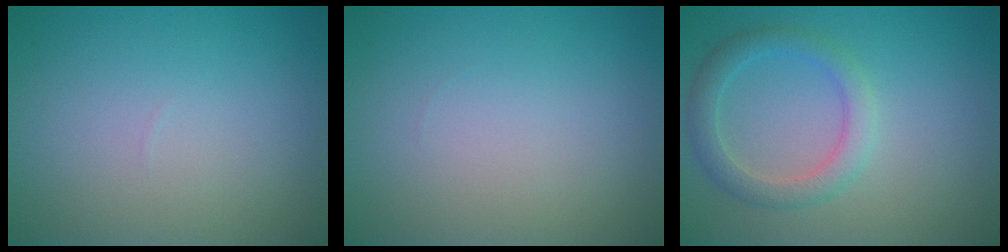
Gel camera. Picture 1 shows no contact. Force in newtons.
{"total": 0.0}
{"total": 2.9, "press": 2.9, "slide": 0.1}